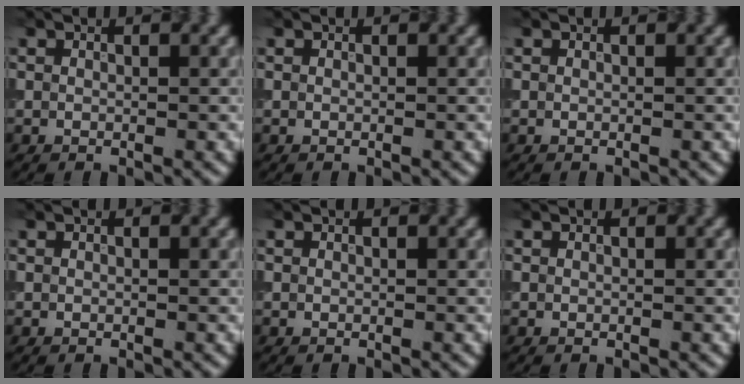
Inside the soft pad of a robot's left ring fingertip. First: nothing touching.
{"total": 0.0}
{"total": 0.0}
{"total": 0.0}
{"total": 0.0}
{"total": 0.0}